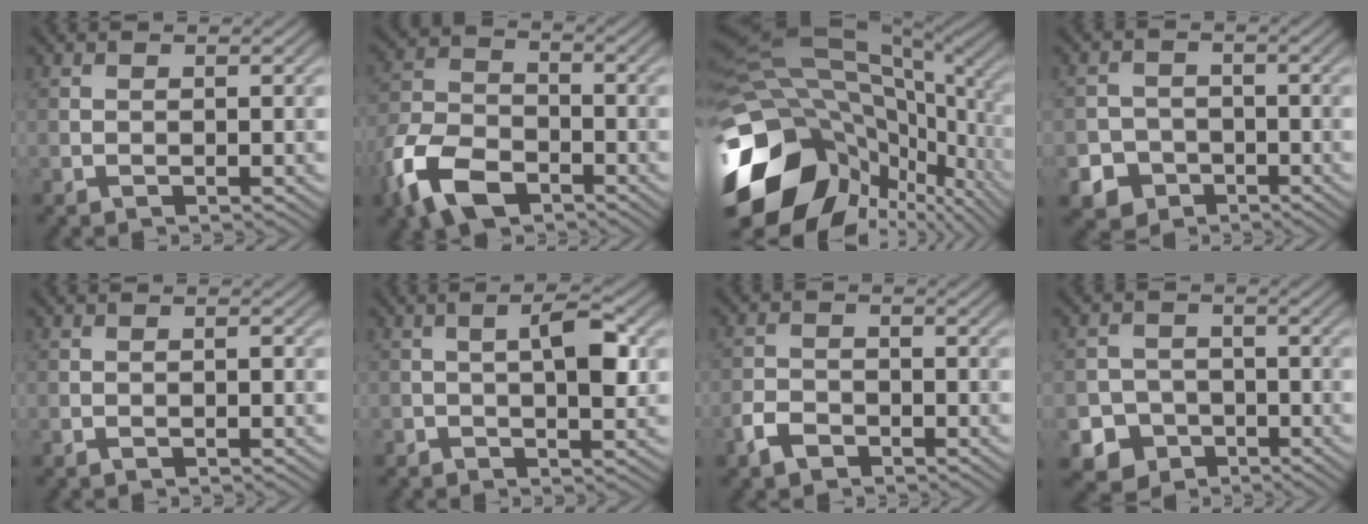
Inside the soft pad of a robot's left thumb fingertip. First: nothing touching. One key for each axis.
{"total": 11.0, "fx": -6.4, "fy": 6.0, "fz": 6.6, "tx": -0.161, "ty": -0.020, "tz": -0.138}
{"total": 18.8, "fx": -4.9, "fy": 12.3, "fz": 13.4, "tx": -0.267, "ty": -0.029, "tz": -0.063}
{"total": 4.9, "fx": -2.7, "fy": 3.9, "fz": 1.1, "tx": -0.006, "ty": -0.005, "tz": -0.060}
{"total": 0.7, "fx": -0.4, "fy": 0.3, "fz": 0.6, "tx": -0.008, "ty": 0.001, "tz": -0.005}
{"total": 3.9, "fx": 0.0, "fy": 1.2, "fz": 3.7, "tx": -0.060, "ty": 0.008, "tz": -0.003}
{"total": 3.2, "fx": -2.2, "fy": 1.8, "fz": 1.4, "tx": -0.031, "ty": -0.002, "tz": -0.054}
{"total": 5.6, "fx": -2.9, "fy": 4.7, "fz": 1.3, "tx": -0.013, "ty": -0.006, "tz": -0.067}